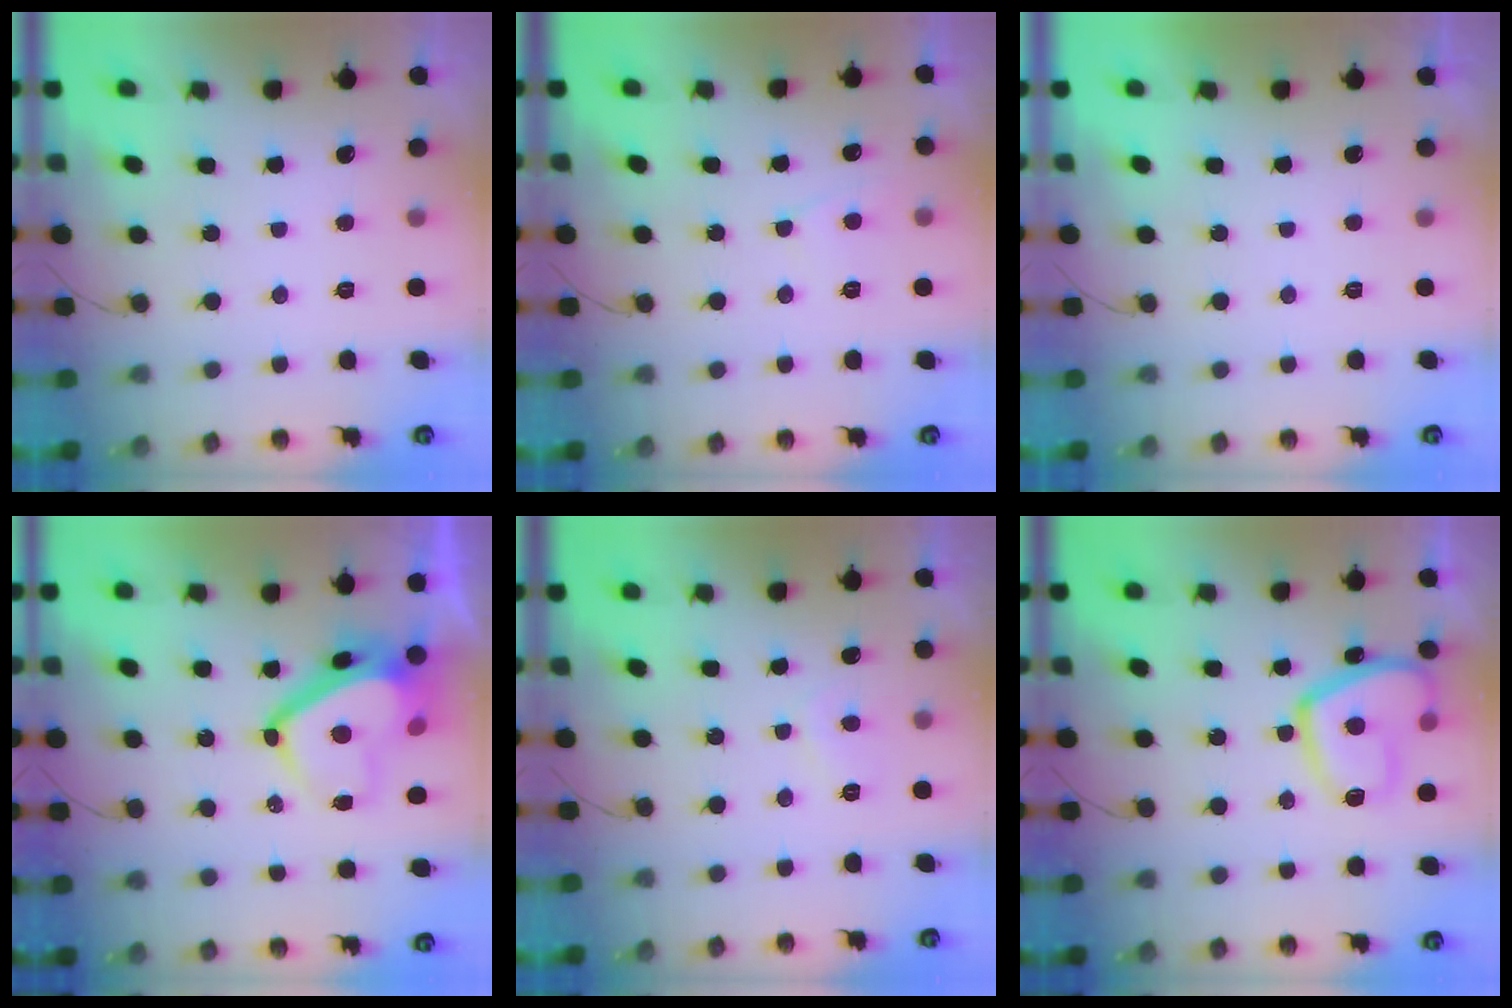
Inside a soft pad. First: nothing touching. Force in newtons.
{"total": 3.4, "press": 3.4, "slide": 0.6}
{"total": 2.3, "press": 2.3, "slide": 0.4}
{"total": 10.4, "press": 10.3, "slide": 0.9}
{"total": 1.7, "press": 1.6, "slide": 0.6}
{"total": 15.3, "press": 15.2, "slide": 1.6}